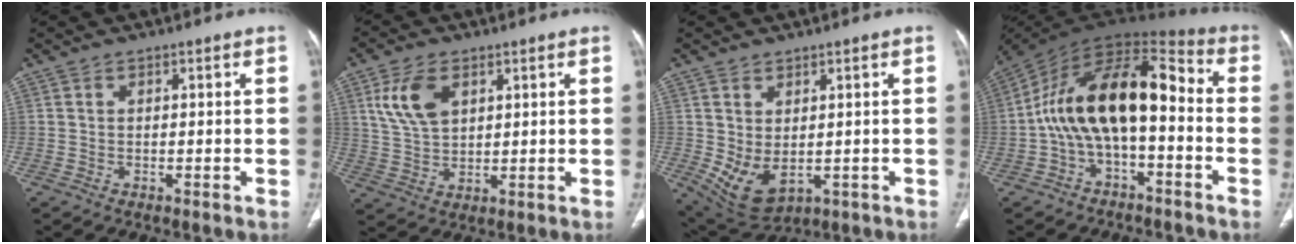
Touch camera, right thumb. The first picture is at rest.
{"total": 8.8, "force": [3.6, 5.3, 6.1], "torque": [-0.111, -0.009, 0.075]}
{"total": 7.6, "force": [-0.6, 4.6, 6.1], "torque": [-0.104, -0.005, 0.018]}
{"total": 17.2, "force": [-2.2, 8.7, 14.7], "torque": [-0.236, 0.080, -0.045]}